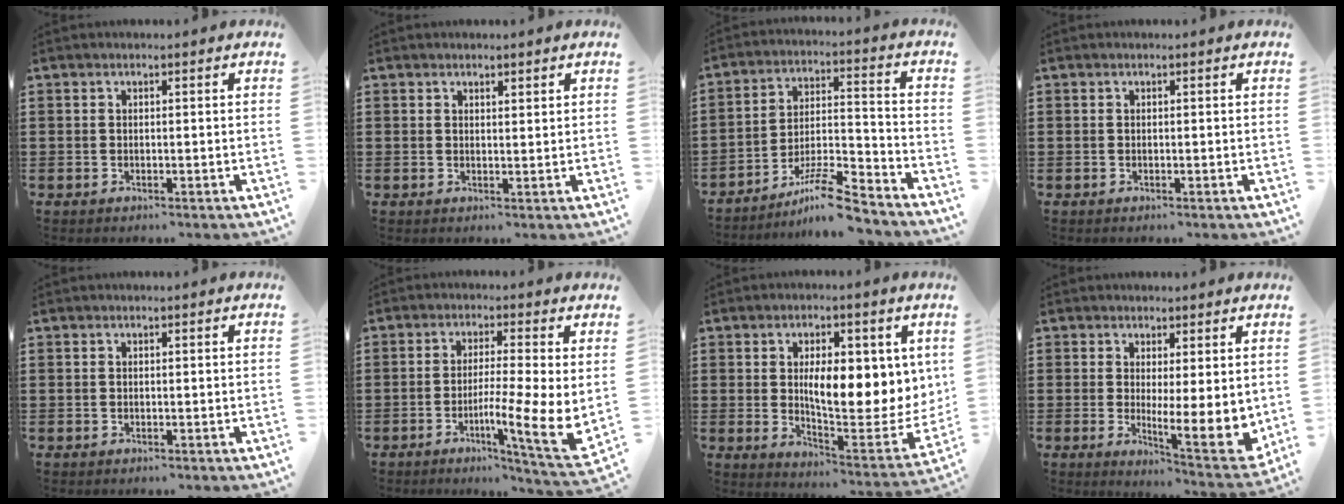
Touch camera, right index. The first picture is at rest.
{"total": 1.2, "force": [1.1, 0.4, 0.2], "torque": [-0.004, 0.003, 0.020]}
{"total": 9.9, "force": [-8.4, 1.2, 5.2], "torque": [-0.084, 0.024, -0.157]}
{"total": 0.0}
{"total": 0.0}
{"total": 7.6, "force": [-1.2, 0.4, 7.5], "torque": [-0.122, -0.033, -0.023]}
{"total": 10.7, "force": [2.2, 4.6, 9.4], "torque": [-0.136, -0.019, 0.032]}
{"total": 6.0, "force": [1.1, 1.6, 5.7], "torque": [-0.075, -0.037, 0.022]}